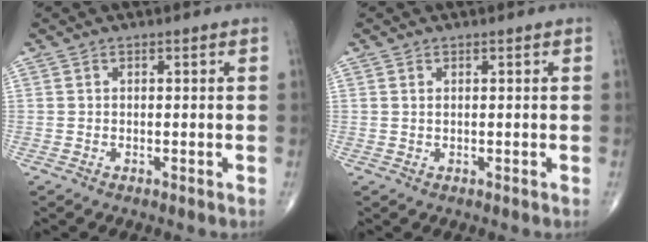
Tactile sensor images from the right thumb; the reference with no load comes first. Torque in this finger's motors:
{"motor_torque": [-0.43, 0.08, -0.03, 0.06, -0.02]}